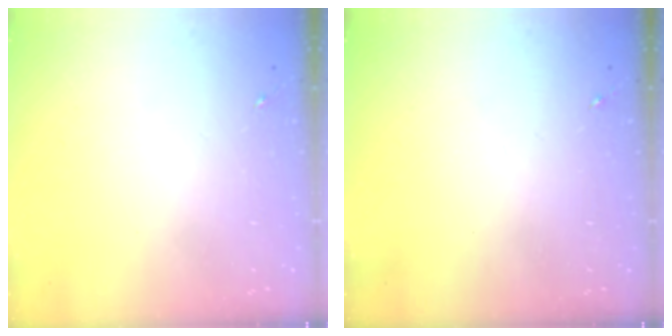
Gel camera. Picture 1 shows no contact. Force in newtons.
{"total": 0.0}